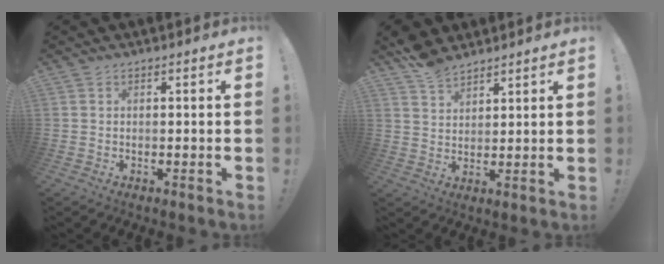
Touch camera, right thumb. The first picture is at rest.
{"total": 7.2, "force": [5.9, 3.4, 2.3], "torque": [-0.046, -0.032, 0.115]}